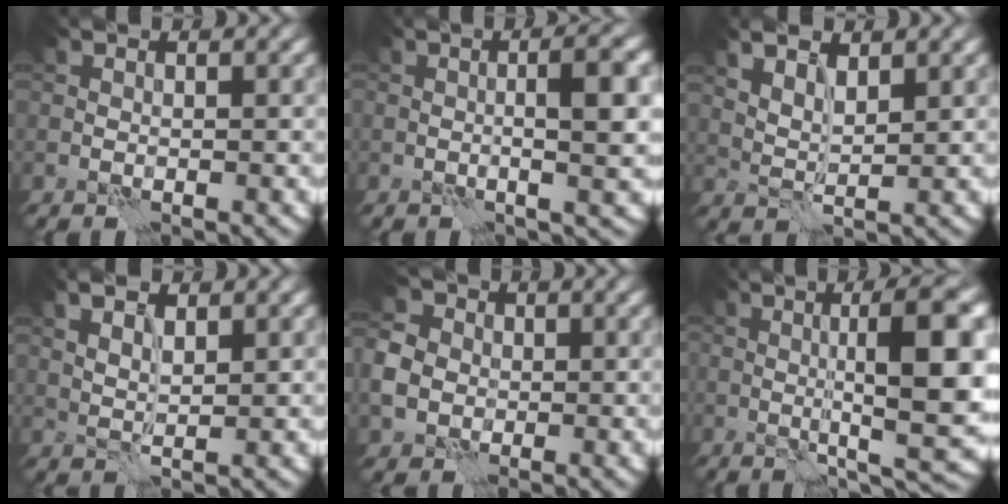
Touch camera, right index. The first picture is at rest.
{"total": 5.9, "force": [0.1, 1.6, 5.7], "torque": [-0.070, 0.011, -0.002]}
{"total": 3.6, "force": [2.1, 1.5, 2.5], "torque": [-0.046, 0.007, 0.033]}
{"total": 2.7, "force": [1.4, 1.1, 2.0], "torque": [-0.037, 0.001, 0.029]}
{"total": 4.8, "force": [-0.3, 4.3, 2.2], "torque": [-0.059, 0.005, -0.006]}
{"total": 11.0, "force": [0.6, 2.4, 10.8], "torque": [-0.141, 0.009, 0.010]}